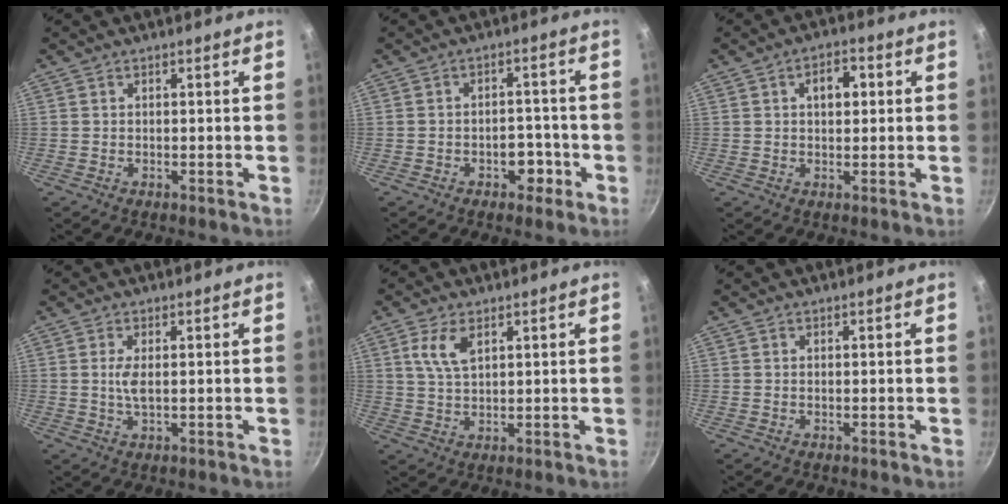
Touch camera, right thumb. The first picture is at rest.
{"total": 4.9, "force": [-2.1, 3.4, 2.9], "torque": [-0.010, 0.019, -0.027]}
{"total": 5.2, "force": [1.1, 3.2, 3.9], "torque": [-0.037, 0.011, 0.014]}
{"total": 3.0, "force": [0.4, 1.0, 2.8], "torque": [-0.061, -0.002, 0.007]}
{"total": 5.8, "force": [2.5, 2.9, 4.4], "torque": [-0.083, -0.006, 0.050]}
{"total": 0.0}